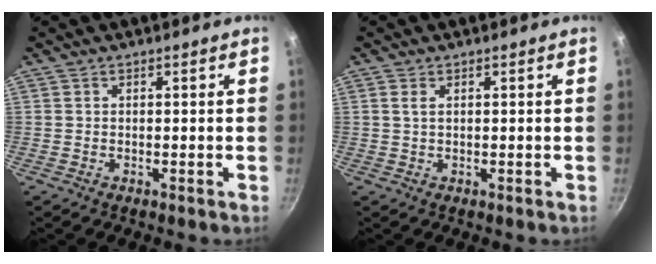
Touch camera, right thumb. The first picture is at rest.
{"total": 1.3, "force": [0.5, 0.7, 1.0], "torque": [-0.020, 0.001, 0.010]}